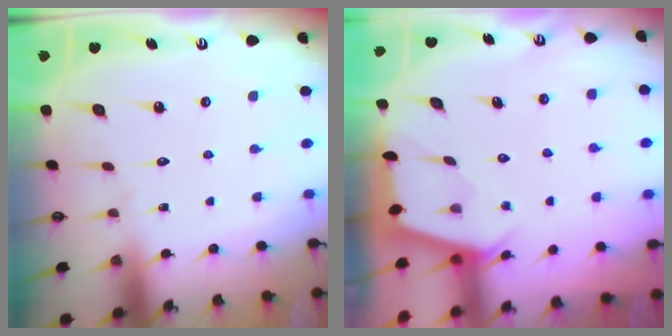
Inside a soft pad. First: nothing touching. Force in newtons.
{"total": 2.1, "press": 2.0, "slide": 0.3}